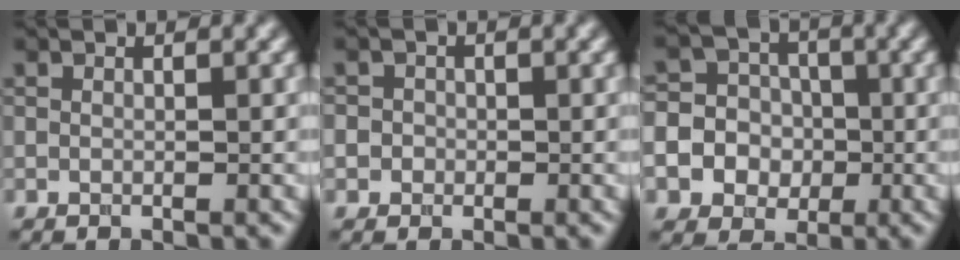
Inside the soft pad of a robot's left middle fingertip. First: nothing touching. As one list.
[{"total": 1.6, "force": [0.0, 1.5, 0.4], "torque": [0.016, 0.004, -0.014]}, {"total": 13.4, "force": [-3.9, 12.5, 2.6], "torque": [-0.095, -0.024, -0.090]}]